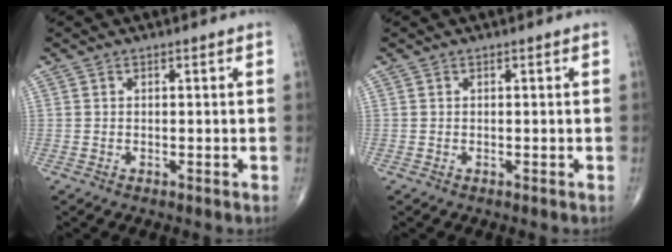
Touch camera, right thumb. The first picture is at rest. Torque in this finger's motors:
{"motor_torque": [0.00, 0.00, -0.11, -0.23, 0.00]}